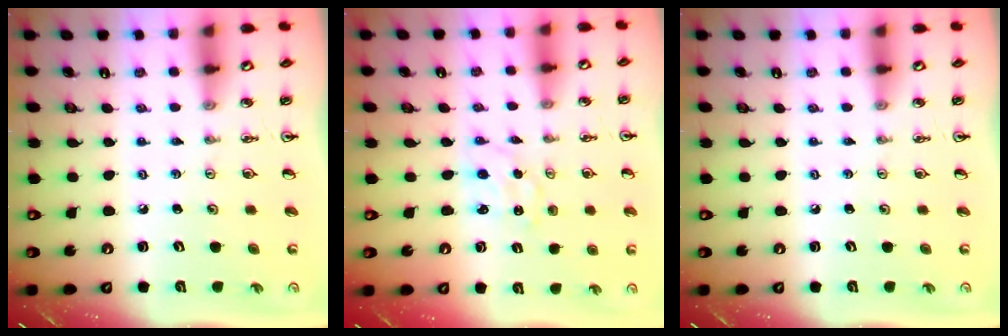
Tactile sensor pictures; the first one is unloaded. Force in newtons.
{"total": 0.7, "press": 0.6, "slide": 0.3}
{"total": 0.0}